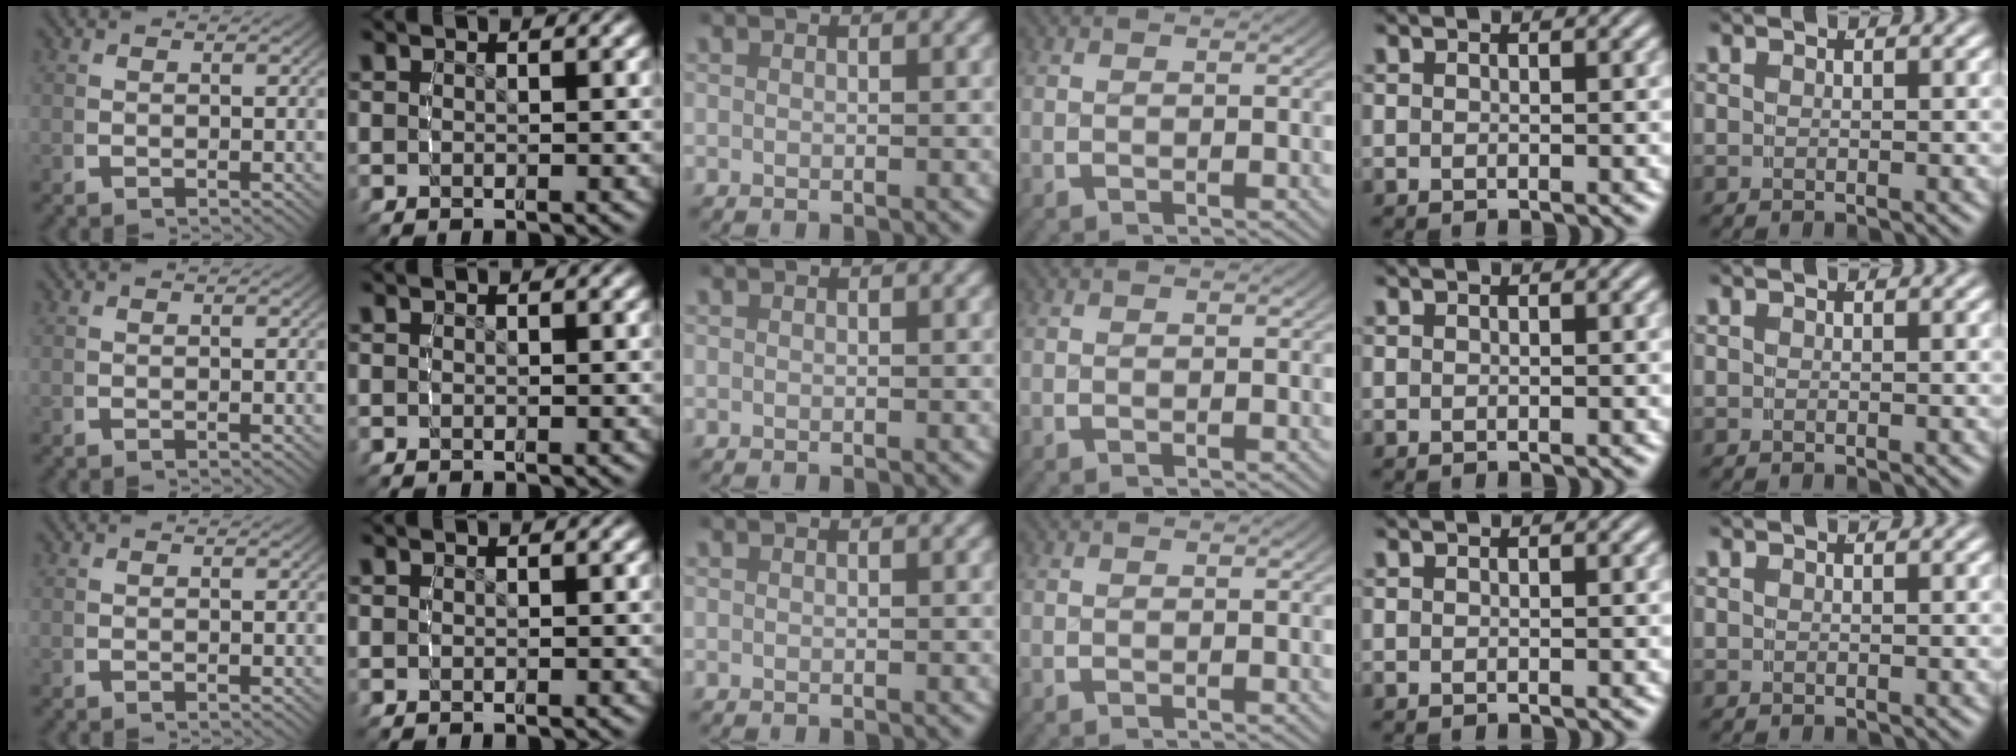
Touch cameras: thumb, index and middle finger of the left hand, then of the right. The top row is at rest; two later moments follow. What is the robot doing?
{"motion": "reach", "object": "shirt"}